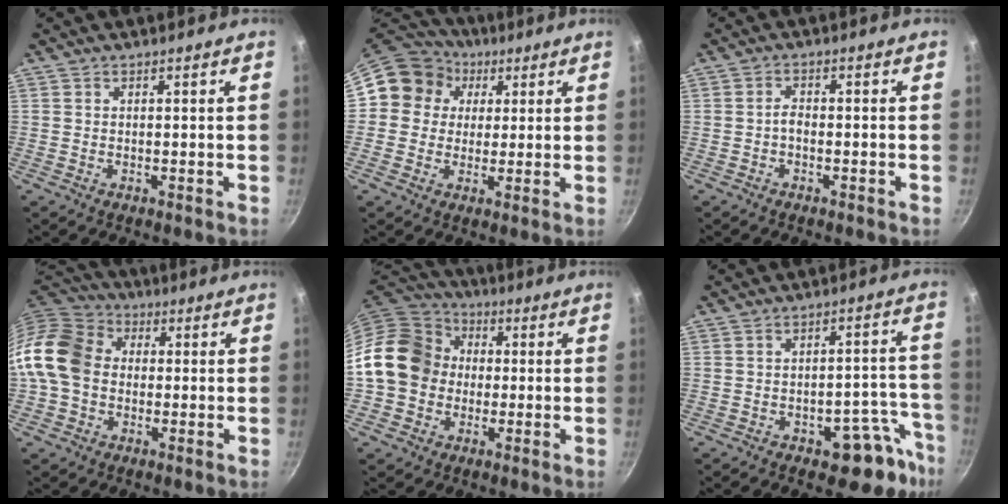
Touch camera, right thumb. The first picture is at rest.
{"total": 11.2, "force": [3.0, 10.1, 3.6], "torque": [-0.032, 0.014, 0.032]}
{"total": 1.8, "force": [-1.0, 0.8, 1.2], "torque": [-0.026, 0.016, -0.021]}
{"total": 14.0, "force": [-0.2, 11.1, 8.5], "torque": [-0.141, 0.027, -0.021]}
{"total": 15.2, "force": [0.2, 13.1, 7.8], "torque": [-0.113, 0.036, -0.007]}
{"total": 10.5, "force": [-5.8, 5.7, 6.6], "torque": [-0.005, 0.060, -0.063]}